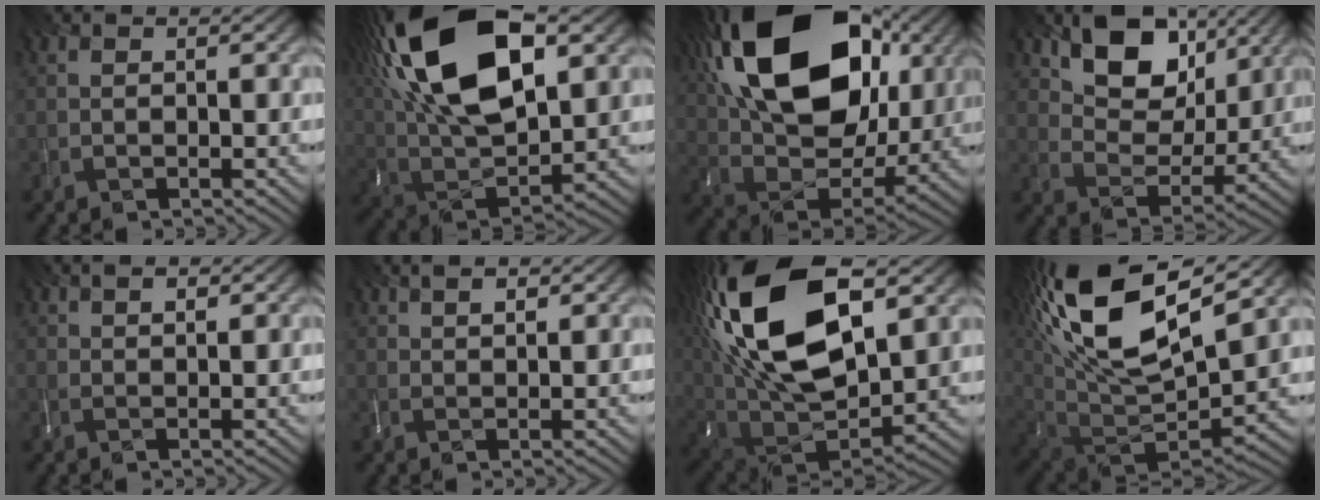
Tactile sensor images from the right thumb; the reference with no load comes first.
{"total": 21.2, "force": [9.1, 10.7, 15.9], "torque": [-0.339, 0.045, 0.146]}
{"total": 23.0, "force": [9.4, 13.9, 15.7], "torque": [-0.342, 0.043, 0.166]}
{"total": 11.1, "force": [6.1, 6.8, 6.2], "torque": [-0.109, 0.000, 0.101]}
{"total": 1.1, "force": [1.0, 0.3, 0.5], "torque": [-0.003, -0.001, 0.018]}
{"total": 1.7, "force": [1.4, 0.3, 1.0], "torque": [-0.013, -0.001, 0.029]}
{"total": 22.2, "force": [8.5, 11.8, 16.8], "torque": [-0.373, 0.027, 0.154]}
{"total": 20.4, "force": [10.5, 9.3, 14.9], "torque": [-0.298, 0.038, 0.181]}